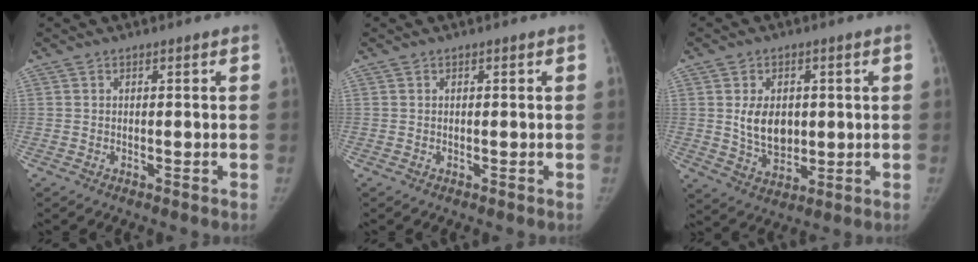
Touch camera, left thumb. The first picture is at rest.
{"total": 0.0}
{"total": 8.3, "force": [1.0, 5.9, 5.8], "torque": [-0.072, -0.013, 0.029]}